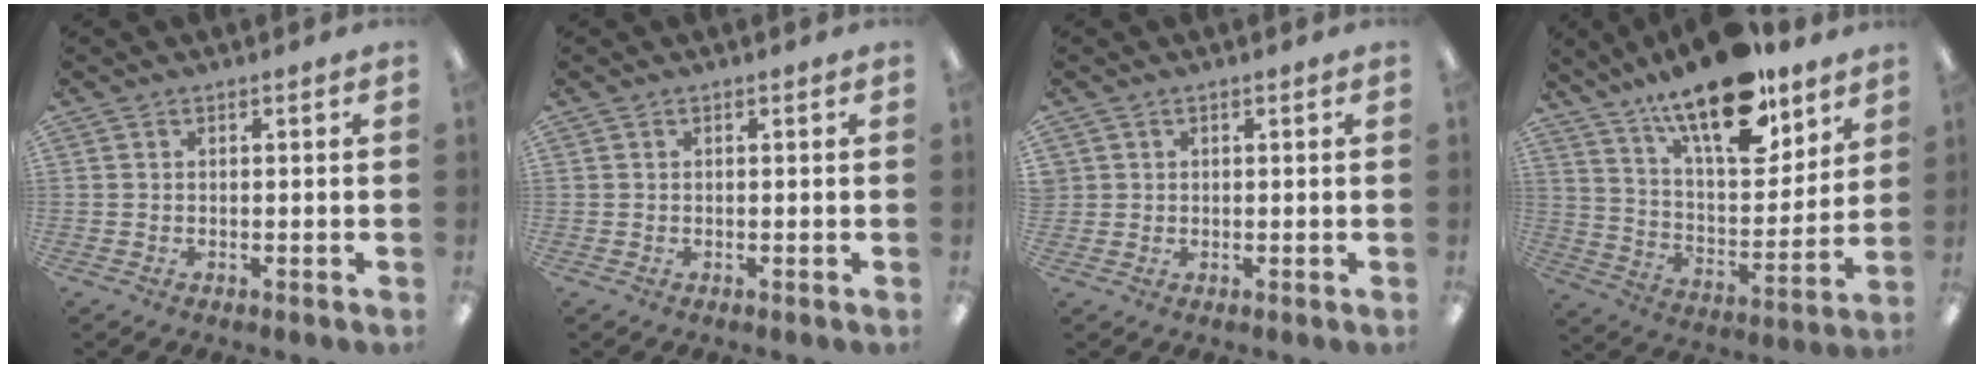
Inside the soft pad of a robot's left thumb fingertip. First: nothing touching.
{"total": 0.0}
{"total": 1.3, "force": [0.5, 1.2, -0.1], "torque": [0.000, 0.002, 0.008]}
{"total": 20.5, "force": [15.1, 7.3, 11.8], "torque": [-0.192, -0.100, 0.258]}